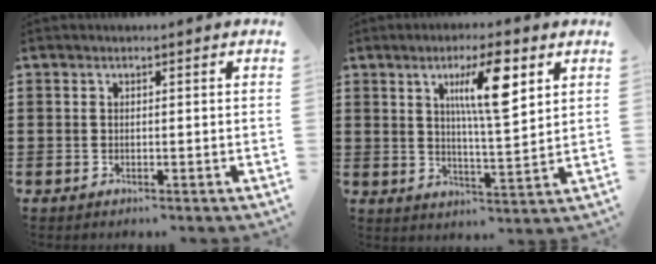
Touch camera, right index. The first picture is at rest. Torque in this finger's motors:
{"motor_torque": [0.73, -0.20, 0.71, 0.15]}